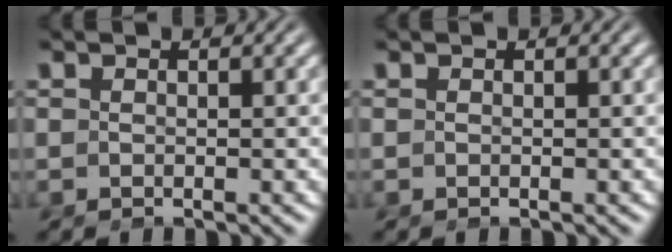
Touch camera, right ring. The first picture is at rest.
{"total": 0.0}